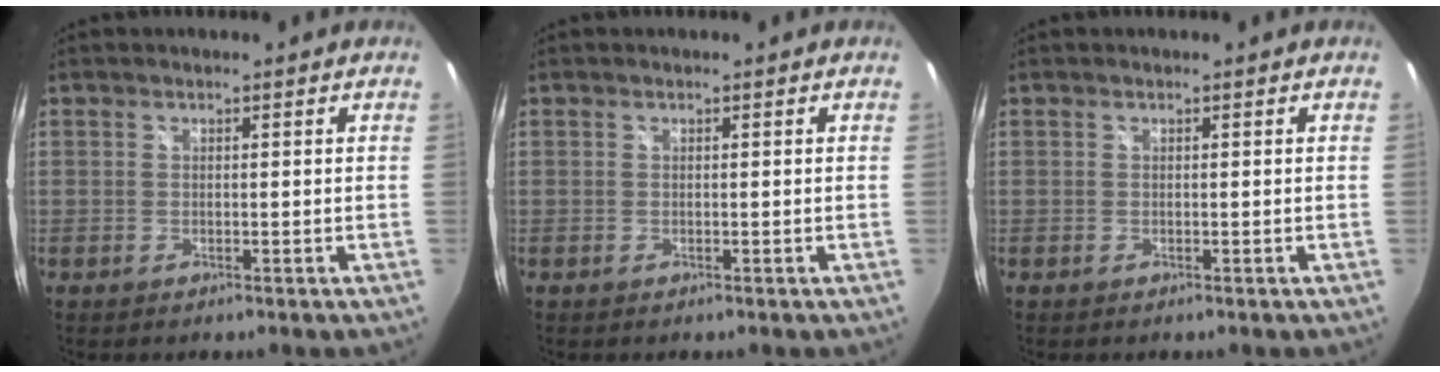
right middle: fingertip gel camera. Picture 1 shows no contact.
{"total": 0.0}
{"total": 0.0}